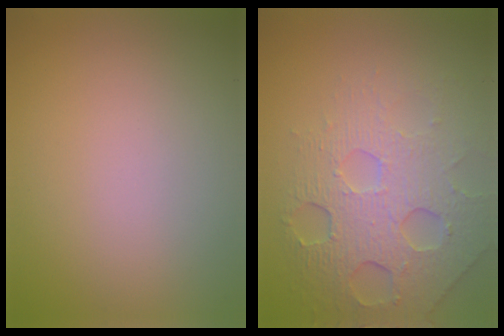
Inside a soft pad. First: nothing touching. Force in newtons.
{"total": 7.3, "press": 5.1, "slide": 5.2}